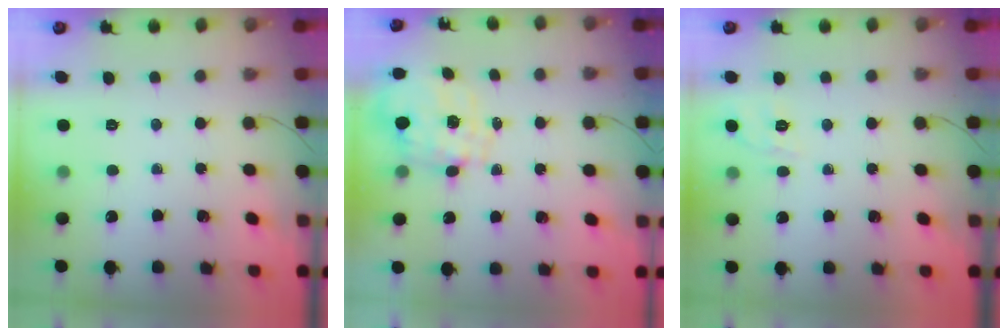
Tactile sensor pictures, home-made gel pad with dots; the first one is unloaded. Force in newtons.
{"total": 2.0, "press": 1.7, "slide": 1.1}
{"total": 1.9, "press": 0.8, "slide": 1.6}